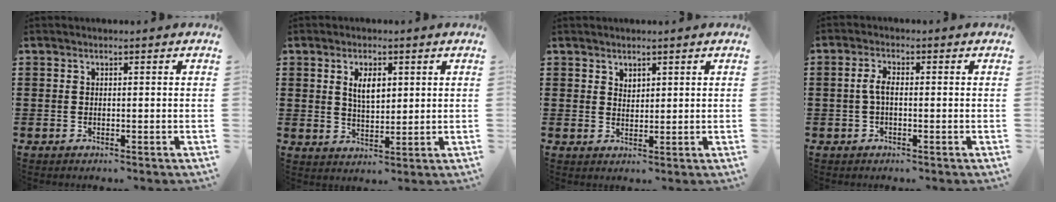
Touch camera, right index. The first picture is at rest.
{"total": 4.3, "force": [1.5, 2.0, 3.5], "torque": [-0.068, 0.004, 0.024]}
{"total": 1.6, "force": [1.4, 0.8, 0.1], "torque": [-0.005, 0.002, 0.028]}
{"total": 2.9, "force": [-0.4, 1.1, 2.6], "torque": [-0.064, -0.002, -0.013]}